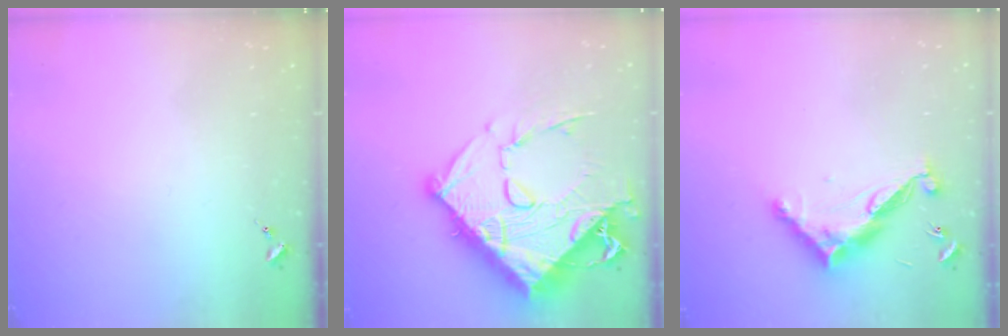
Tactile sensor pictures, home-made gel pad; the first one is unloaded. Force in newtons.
{"total": 25.7, "press": 25.6, "slide": 2.6}
{"total": 12.4, "press": 12.4, "slide": 0.2}